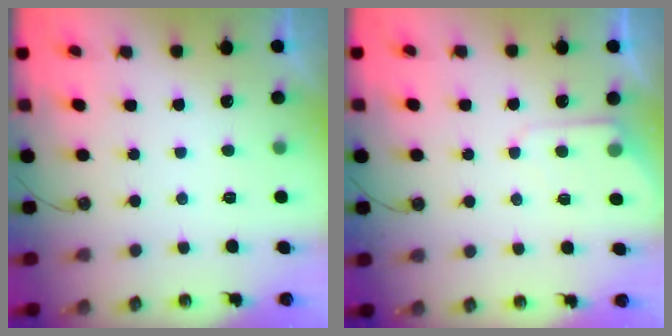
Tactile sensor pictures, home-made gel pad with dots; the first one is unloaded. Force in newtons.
{"total": 4.5, "press": 4.4, "slide": 0.6}